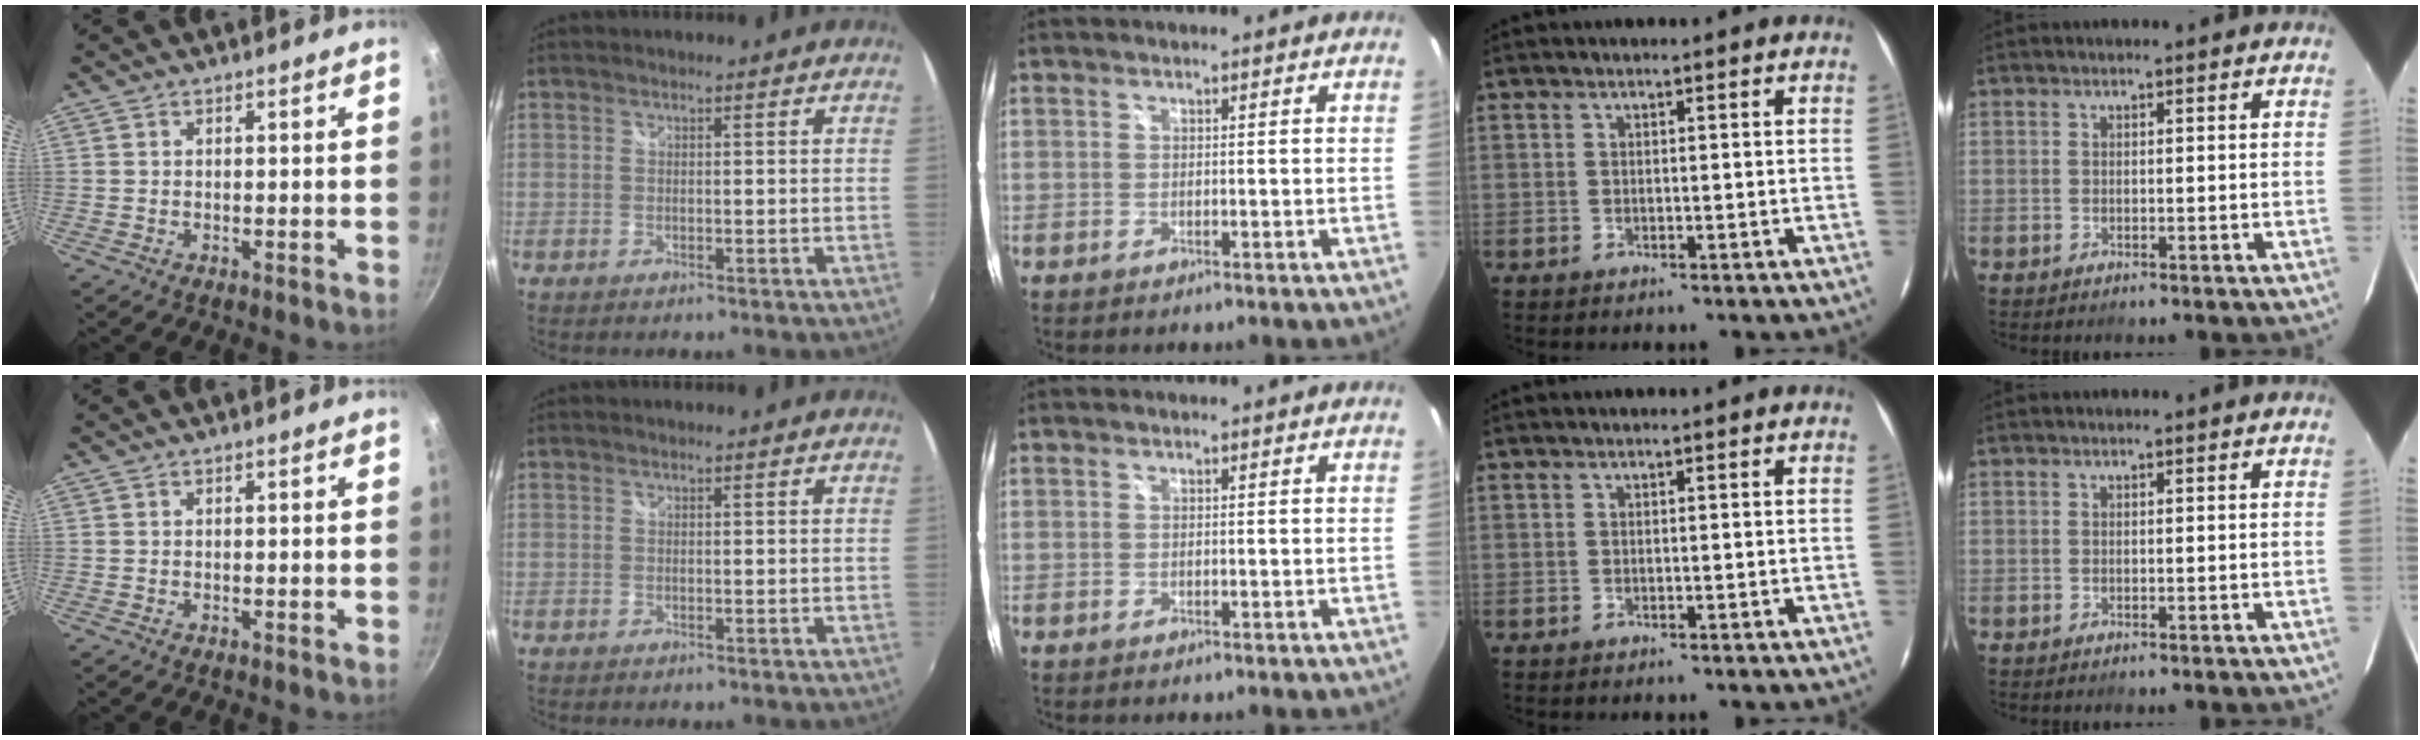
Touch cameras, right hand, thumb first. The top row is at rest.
{}